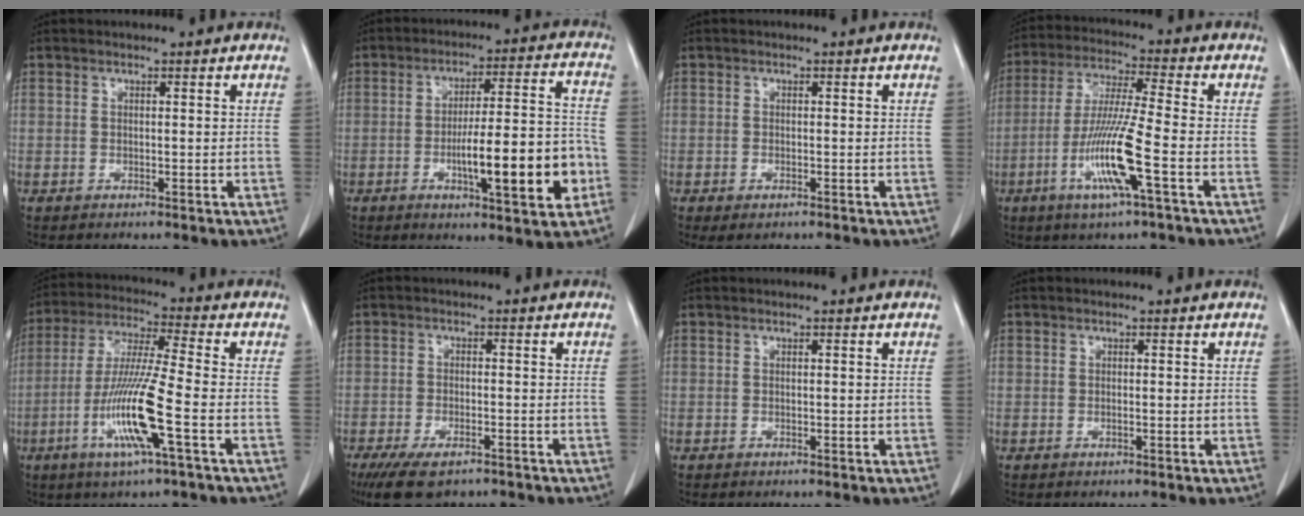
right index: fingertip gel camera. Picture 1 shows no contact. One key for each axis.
{"total": 14.6, "fx": -4.3, "fy": 2.3, "fz": 13.8, "tx": -0.209, "ty": 0.010, "tz": -0.061}
{"total": 1.8, "fx": -1.1, "fy": 0.7, "fz": 1.2, "tx": -0.021, "ty": -0.003, "tz": -0.010}
{"total": 11.8, "fx": -4.2, "fy": -0.4, "fz": 11.0, "tx": -0.222, "ty": -0.015, "tz": -0.084}
{"total": 12.7, "fx": -4.3, "fy": -0.3, "fz": 12.0, "tx": -0.244, "ty": -0.014, "tz": -0.088}
{"total": 8.4, "fx": -6.2, "fy": 3.1, "fz": 4.8, "tx": -0.079, "ty": -0.010, "tz": -0.097}
{"total": 0.0}
{"total": 0.0}